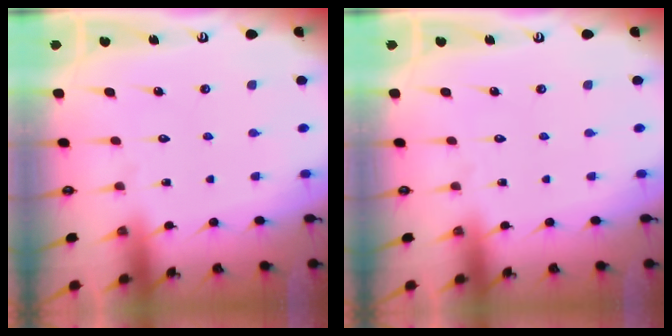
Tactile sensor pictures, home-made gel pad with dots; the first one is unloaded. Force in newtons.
{"total": 0.0}